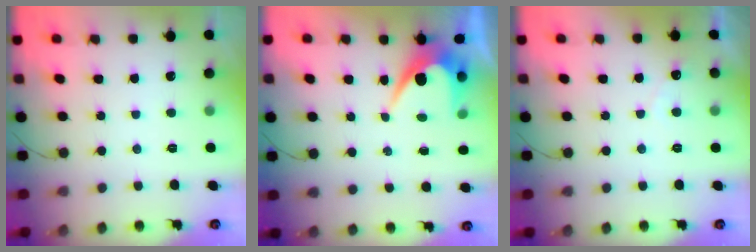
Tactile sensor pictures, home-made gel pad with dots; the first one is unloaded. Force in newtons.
{"total": 6.0, "press": 6.0, "slide": 0.4}
{"total": 3.0, "press": 3.0, "slide": 0.1}